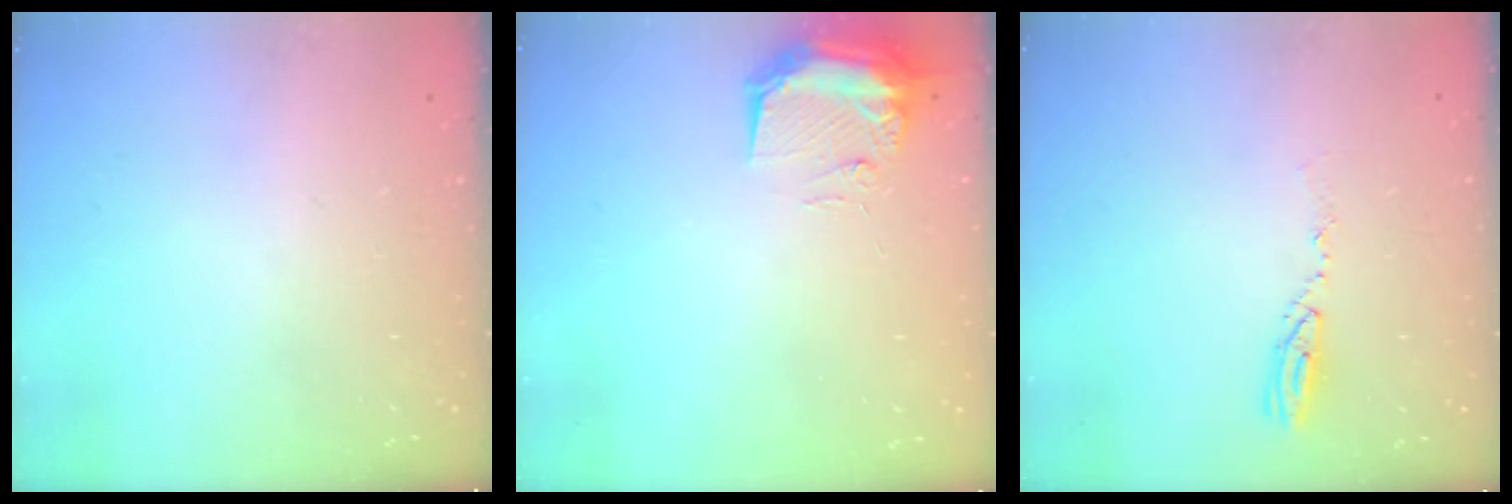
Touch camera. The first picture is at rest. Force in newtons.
{"total": 9.4, "press": 9.3, "slide": 0.9}
{"total": 4.3, "press": 4.2, "slide": 0.5}